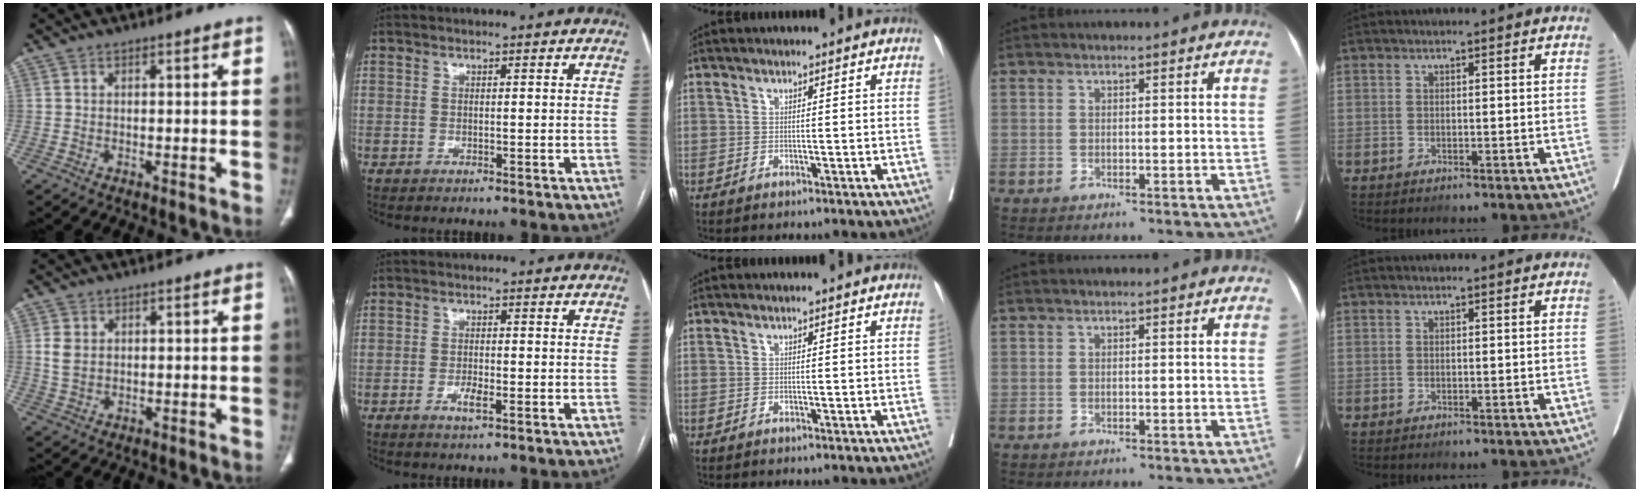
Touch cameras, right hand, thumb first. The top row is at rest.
{"thumb": {"total": 3.4, "force": [0.8, 2.6, 2.1], "torque": [-0.040, -0.001, 0.019]}, "index": {"total": 2.5, "force": [-1.2, 0.6, 2.1], "torque": [-0.040, 0.000, -0.020]}}